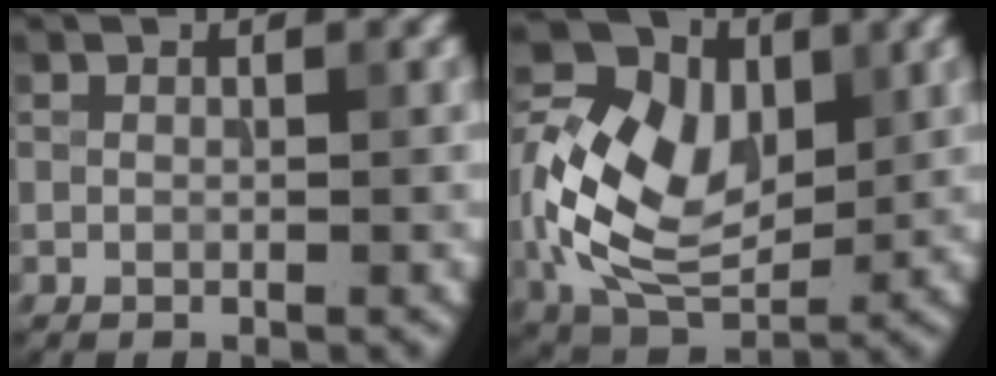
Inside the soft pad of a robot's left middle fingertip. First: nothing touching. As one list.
[{"total": 12.4, "force": [1.3, 8.7, 8.8], "torque": [-0.196, 0.024, 0.041]}]